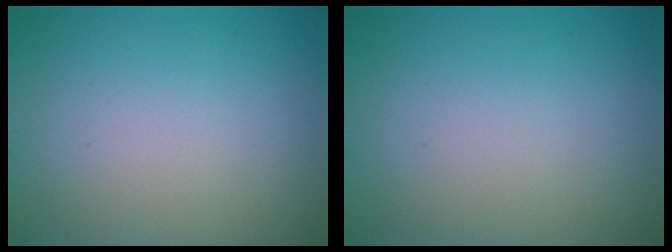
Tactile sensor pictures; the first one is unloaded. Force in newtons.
{"total": 0.0}